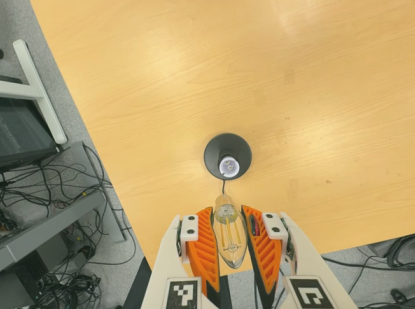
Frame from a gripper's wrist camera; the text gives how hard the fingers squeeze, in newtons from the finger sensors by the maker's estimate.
{"total": 22.8, "left": 24.9, "right": 20.7}